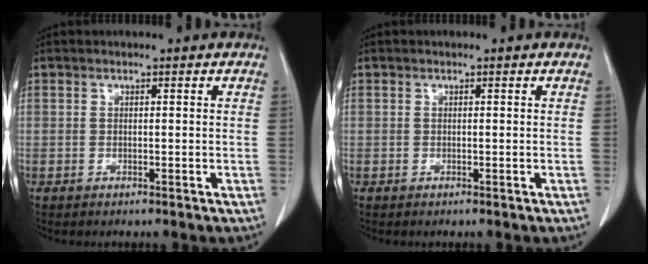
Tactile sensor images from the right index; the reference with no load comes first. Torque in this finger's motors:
{"motor_torque": [0.00, 0.00, 0.00, 0.00]}